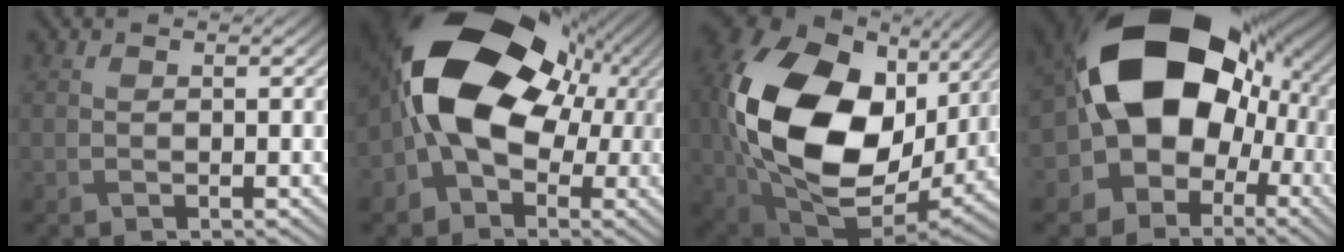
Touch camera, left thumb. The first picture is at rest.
{"total": 16.7, "force": [0.9, 12.1, 11.5], "torque": [-0.187, 0.000, 0.006]}
{"total": 22.1, "force": [2.7, 15.5, 15.5], "torque": [-0.392, -0.028, 0.066]}
{"total": 19.3, "force": [0.8, 14.7, 12.5], "torque": [-0.185, -0.021, 0.017]}